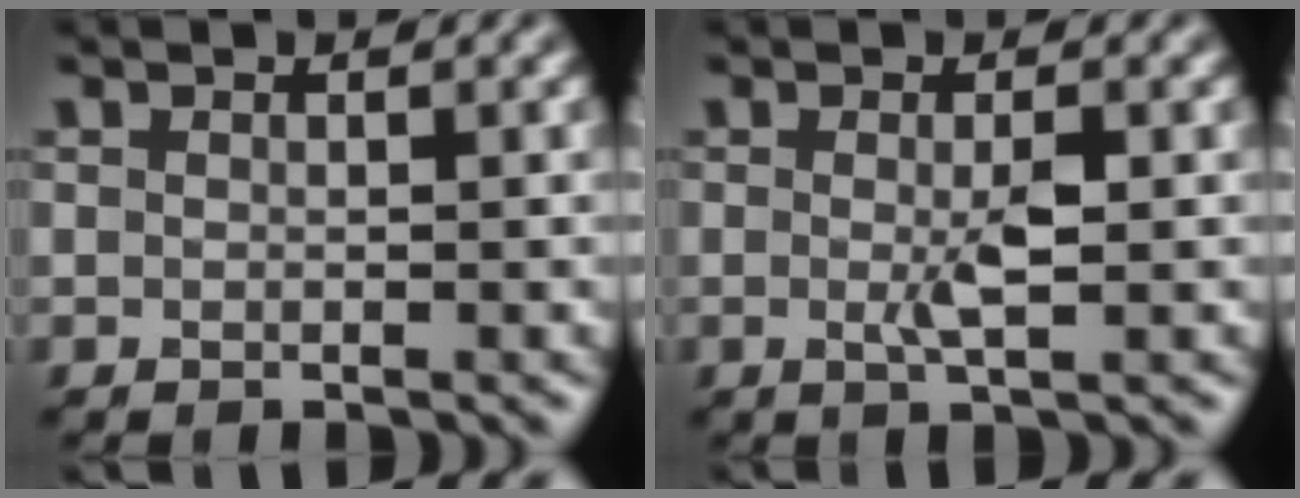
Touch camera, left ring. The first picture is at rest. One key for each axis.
{"total": 2.1, "fx": -0.5, "fy": 0.3, "fz": 2.0, "tx": -0.038, "ty": -0.004, "tz": -0.008}